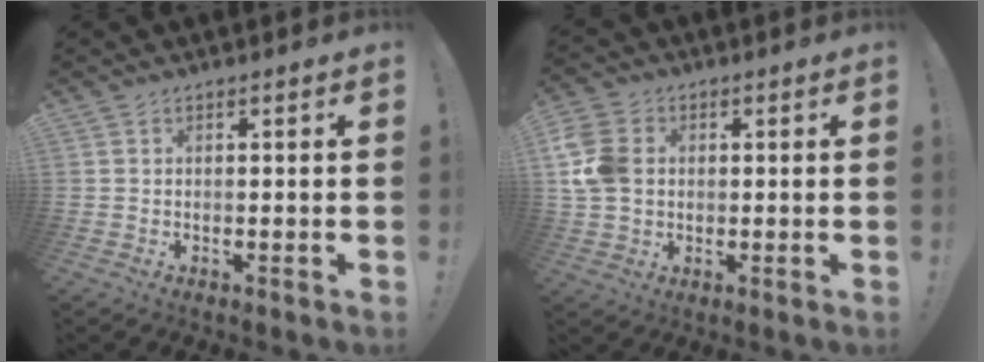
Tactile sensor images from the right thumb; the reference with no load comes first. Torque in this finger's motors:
{"motor_torque": [0.23, -0.12, 0.09, -0.03, 0.25]}